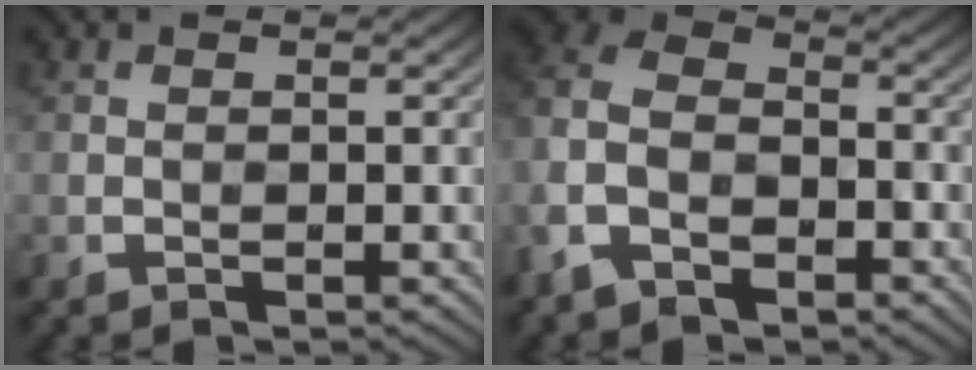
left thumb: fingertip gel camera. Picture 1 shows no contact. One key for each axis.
{"total": 9.9, "fx": -5.2, "fy": 6.5, "fz": 5.4, "tx": -0.145, "ty": -0.025, "tz": -0.111}